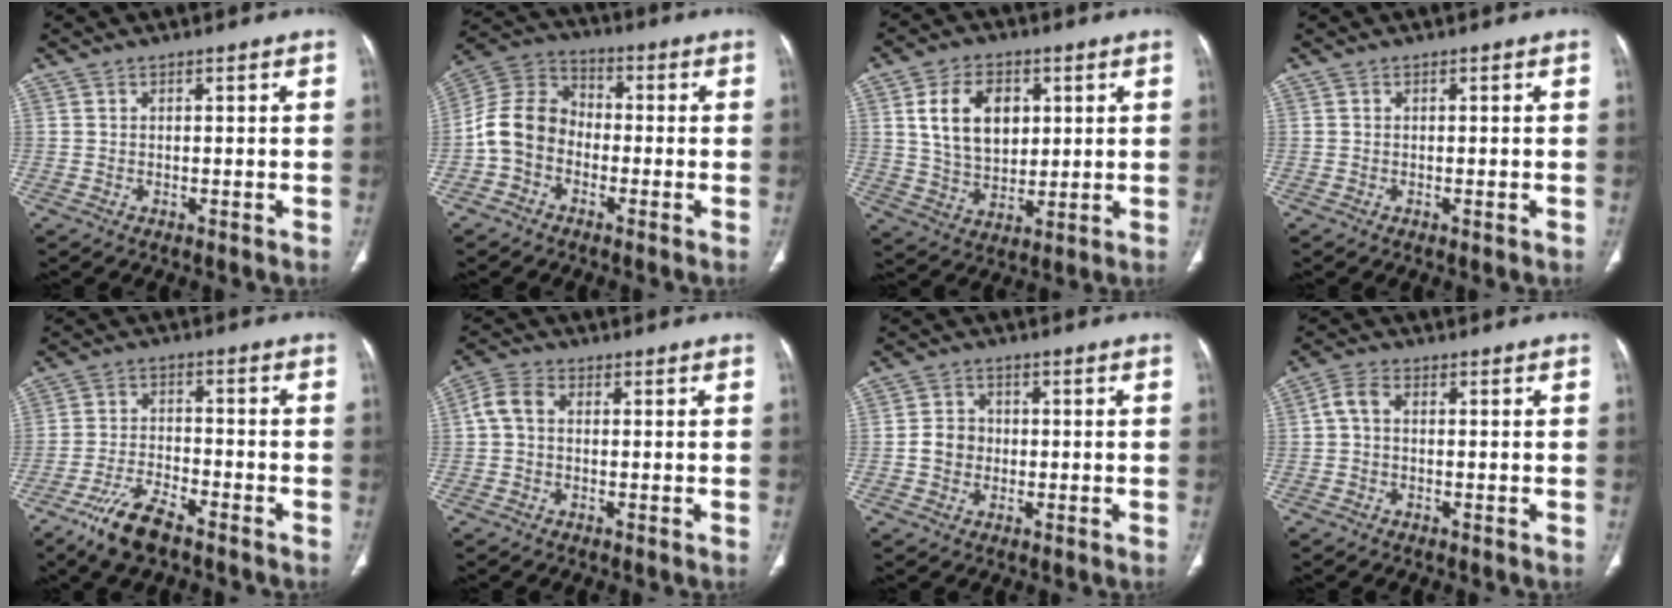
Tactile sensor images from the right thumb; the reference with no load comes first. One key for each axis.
{"total": 10.0, "fx": -2.6, "fy": 7.9, "fz": 5.6, "tx": -0.100, "ty": 0.036, "tz": -0.066}
{"total": 12.6, "fx": 3.5, "fy": 8.6, "fz": 8.5, "tx": -0.115, "ty": -0.013, "tz": 0.069}
{"total": 0.6, "fx": -0.2, "fy": 0.0, "fz": 0.6, "tx": -0.009, "ty": -0.002, "tz": -0.001}
{"total": 8.7, "fx": -6.2, "fy": 2.9, "fz": 5.3, "tx": -0.112, "ty": 0.020, "tz": -0.118}
{"total": 4.3, "fx": 0.1, "fy": 3.0, "fz": 3.1, "tx": -0.063, "ty": 0.014, "tz": -0.005}
{"total": 4.2, "fx": -0.6, "fy": 3.7, "fz": 1.8, "tx": -0.017, "ty": 0.011, "tz": -0.016}
{"total": 3.1, "fx": -0.2, "fy": 1.8, "fz": 2.5, "tx": -0.049, "ty": 0.009, "tz": -0.011}